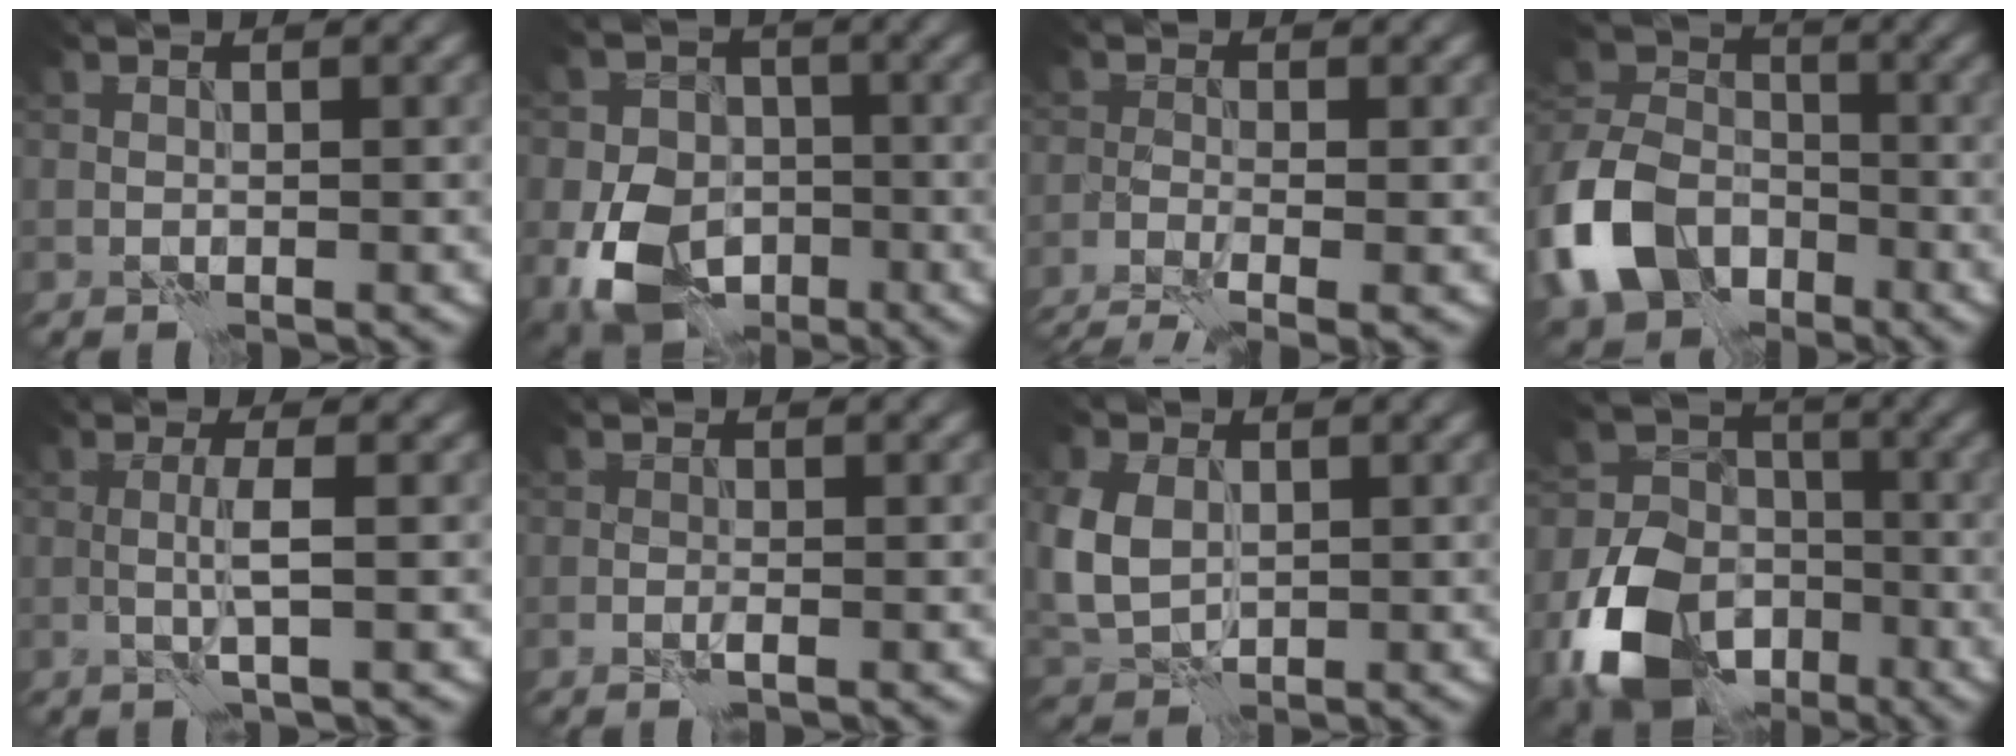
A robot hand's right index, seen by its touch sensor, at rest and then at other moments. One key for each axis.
{"total": 8.5, "fx": -2.9, "fy": 6.4, "fz": 4.8, "tx": -0.095, "ty": -0.012, "tz": -0.062}
{"total": 4.7, "fx": -3.3, "fy": 1.1, "fz": 3.1, "tx": -0.048, "ty": -0.013, "tz": -0.062}
{"total": 10.1, "fx": -4.7, "fy": 7.2, "fz": 5.2, "tx": -0.116, "ty": -0.005, "tz": -0.106}
{"total": 2.3, "fx": 0.0, "fy": 0.2, "fz": 2.3, "tx": -0.048, "ty": -0.002, "tz": -0.003}
{"total": 0.8, "fx": -0.4, "fy": 0.2, "fz": 0.7, "tx": -0.015, "ty": 0.000, "tz": -0.009}
{"total": 6.0, "fx": 0.6, "fy": 4.5, "fz": 3.9, "tx": -0.117, "ty": -0.001, "tz": 0.019}
{"total": 11.8, "fx": -5.5, "fy": 8.2, "fz": 6.4, "tx": -0.142, "ty": -0.022, "tz": -0.106}